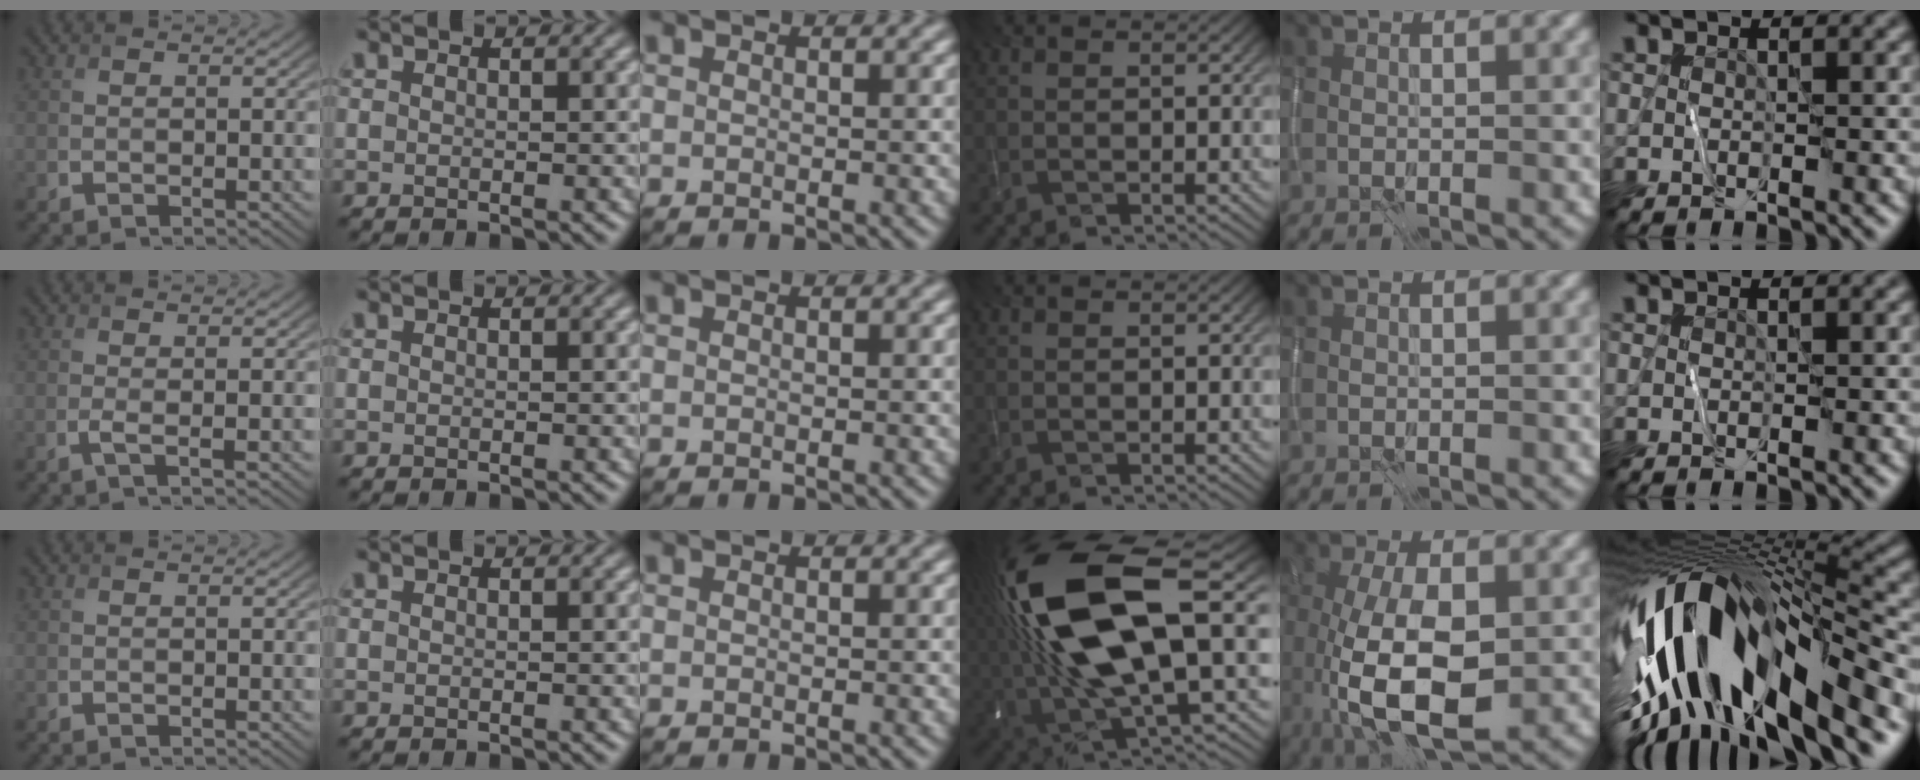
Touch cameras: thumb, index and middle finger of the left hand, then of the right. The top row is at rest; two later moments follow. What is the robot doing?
{"motion": "wipe", "object": "whiteboard"}